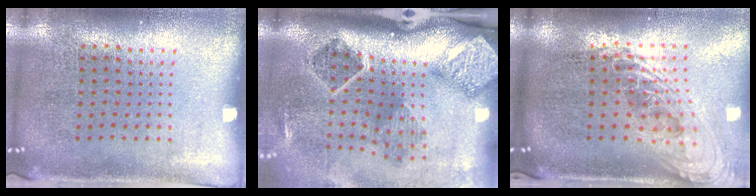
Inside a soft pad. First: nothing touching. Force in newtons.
{"total": 2.9, "press": 1.9, "slide": 2.2}
{"total": 2.2, "press": 1.6, "slide": 1.6}